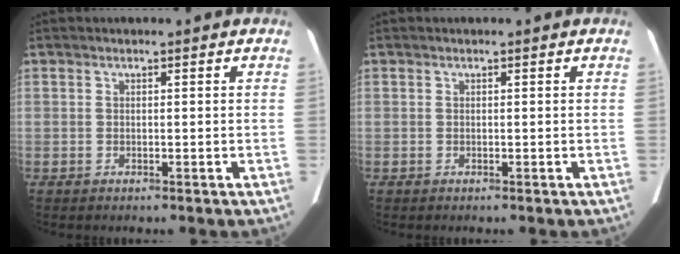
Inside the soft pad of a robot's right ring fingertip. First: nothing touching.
{"total": 0.0}